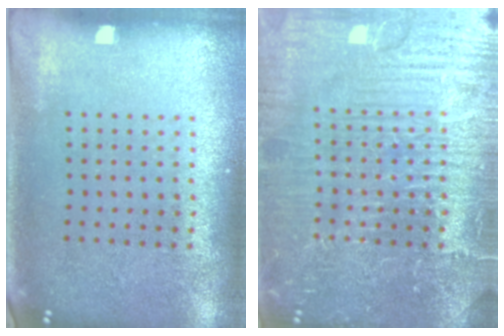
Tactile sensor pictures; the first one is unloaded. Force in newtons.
{"total": 7.6, "press": 7.6, "slide": 0.9}